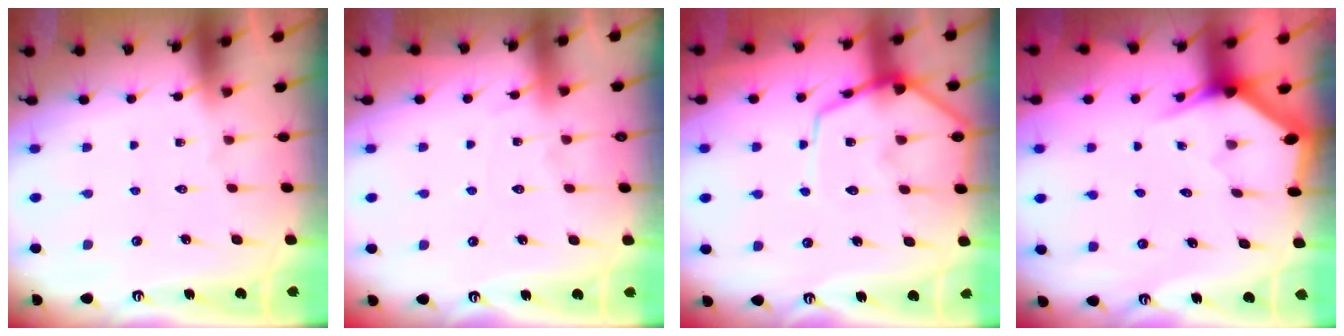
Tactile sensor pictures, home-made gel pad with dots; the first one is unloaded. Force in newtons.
{"total": 6.5, "press": 6.4, "slide": 0.8}
{"total": 10.6, "press": 10.5, "slide": 1.1}
{"total": 2.9, "press": 2.9, "slide": 0.0}